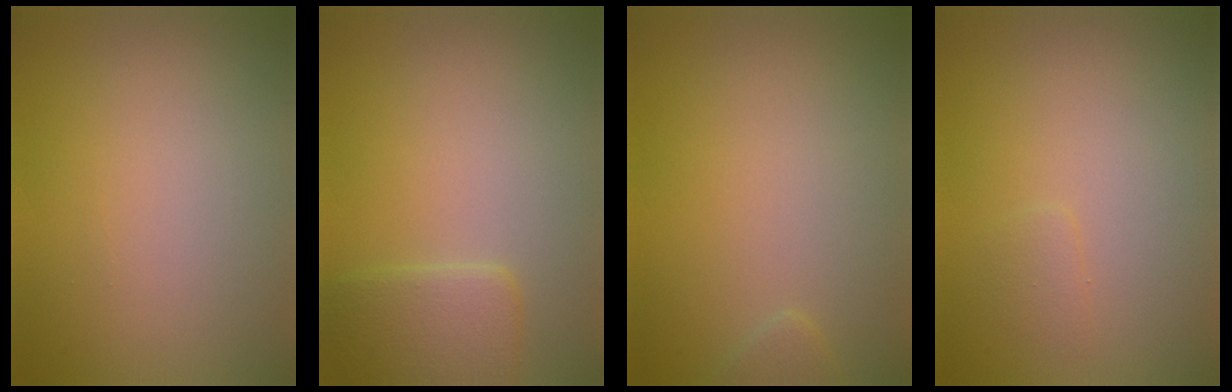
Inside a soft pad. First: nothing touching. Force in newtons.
{"total": 2.9, "press": 2.9, "slide": 0.1}
{"total": 0.7, "press": 0.7, "slide": 0.0}
{"total": 0.8, "press": 0.8, "slide": 0.0}